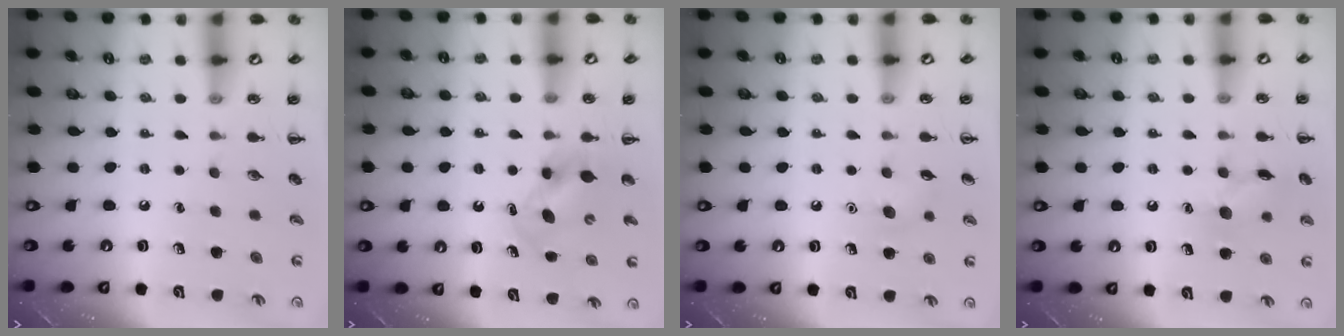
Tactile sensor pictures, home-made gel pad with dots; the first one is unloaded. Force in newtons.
{"total": 6.1, "press": 6.0, "slide": 0.7}
{"total": 5.2, "press": 5.0, "slide": 1.6}
{"total": 8.8, "press": 8.8, "slide": 0.5}